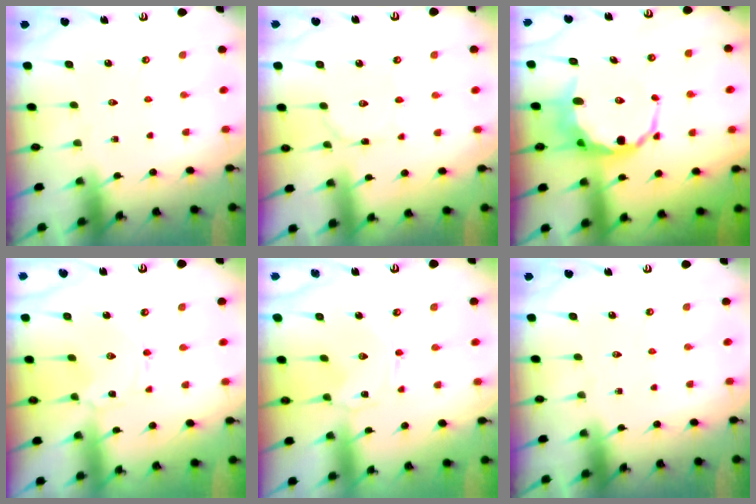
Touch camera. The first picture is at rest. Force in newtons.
{"total": 2.2, "press": 2.2, "slide": 0.2}
{"total": 9.1, "press": 8.9, "slide": 2.0}
{"total": 0.9, "press": 0.9, "slide": 0.1}
{"total": 0.0}
{"total": 0.0}